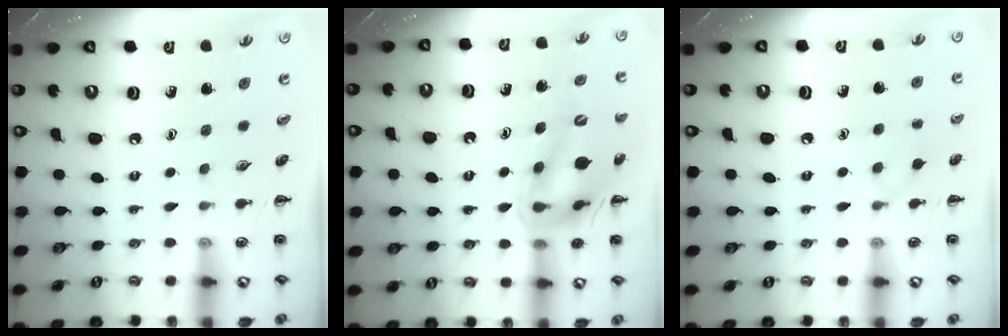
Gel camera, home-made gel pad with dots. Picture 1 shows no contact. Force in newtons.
{"total": 17.3, "press": 17.0, "slide": 3.0}
{"total": 6.0, "press": 5.7, "slide": 2.0}